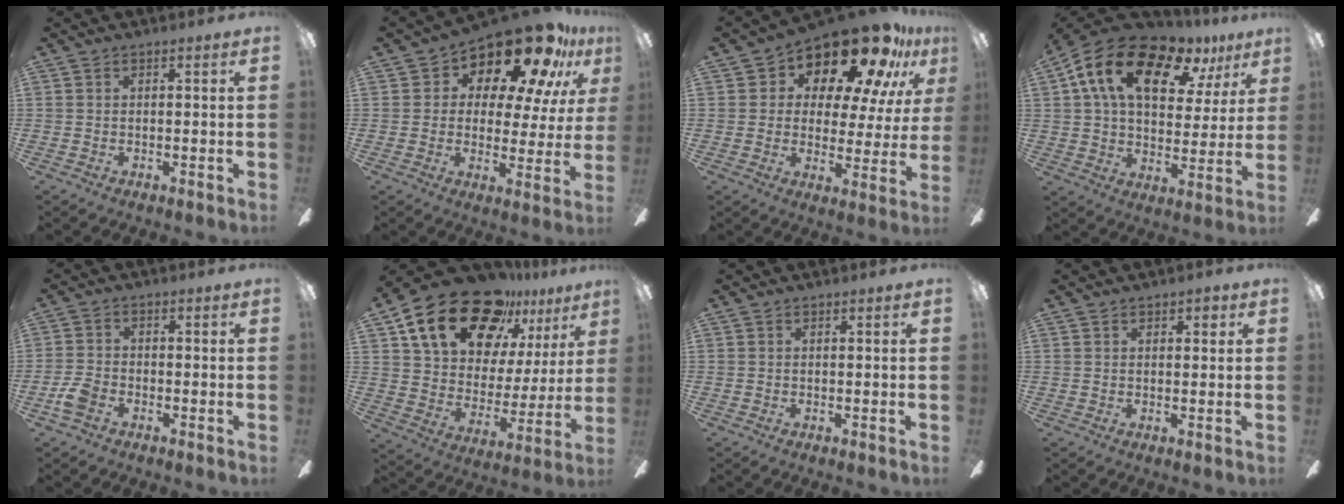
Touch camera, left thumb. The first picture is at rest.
{"total": 18.5, "force": [13.5, 7.4, 10.2], "torque": [-0.155, -0.099, 0.225]}
{"total": 19.8, "force": [14.9, 7.6, 10.7], "torque": [-0.167, -0.104, 0.249]}
{"total": 18.7, "force": [11.0, 10.1, 11.3], "torque": [-0.202, -0.050, 0.191]}
{"total": 4.8, "force": [-2.7, 3.1, 2.5], "torque": [-0.054, 0.014, -0.053]}
{"total": 23.0, "force": [15.3, 12.5, 11.8], "torque": [-0.202, -0.087, 0.276]}
{"total": 0.0}
{"total": 1.8, "force": [1.1, 1.2, 0.9], "torque": [-0.010, 0.001, 0.017]}